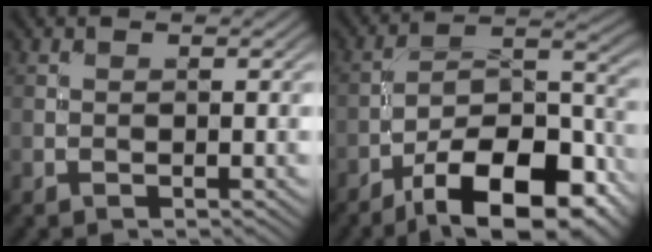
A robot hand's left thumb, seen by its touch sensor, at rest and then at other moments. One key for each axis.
{"total": 16.3, "fx": -10.4, "fy": 6.4, "fz": 10.8, "tx": -0.177, "ty": -0.008, "tz": -0.170}